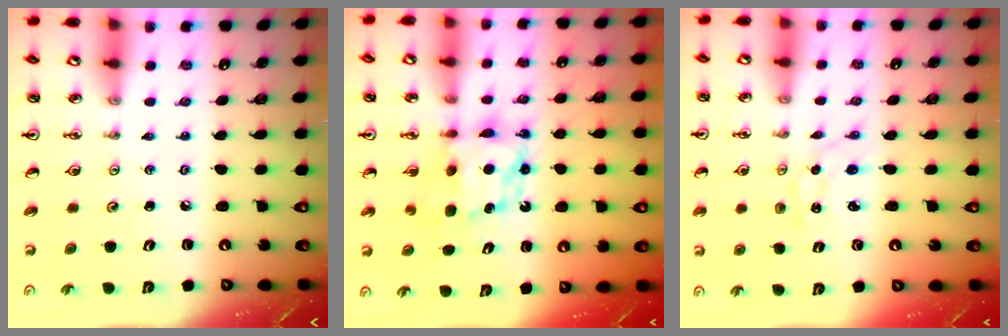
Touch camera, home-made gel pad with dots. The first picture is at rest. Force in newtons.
{"total": 6.5, "press": 6.5, "slide": 0.4}
{"total": 0.6, "press": 0.4, "slide": 0.4}